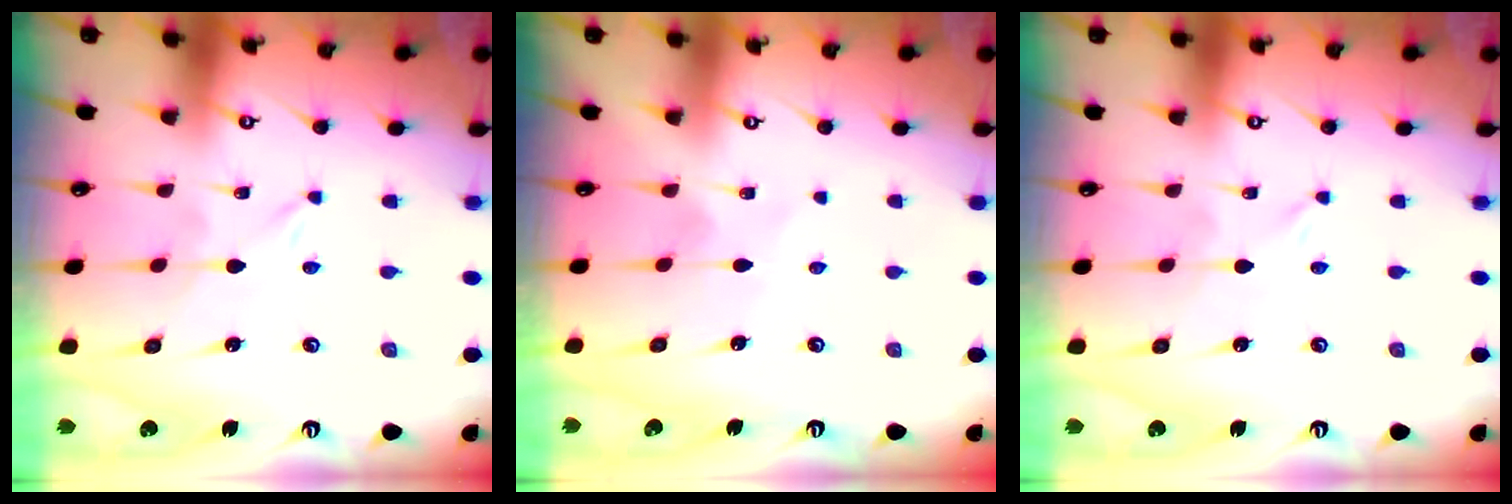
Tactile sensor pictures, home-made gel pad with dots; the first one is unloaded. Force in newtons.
{"total": 2.8, "press": 2.8, "slide": 0.4}
{"total": 0.0}